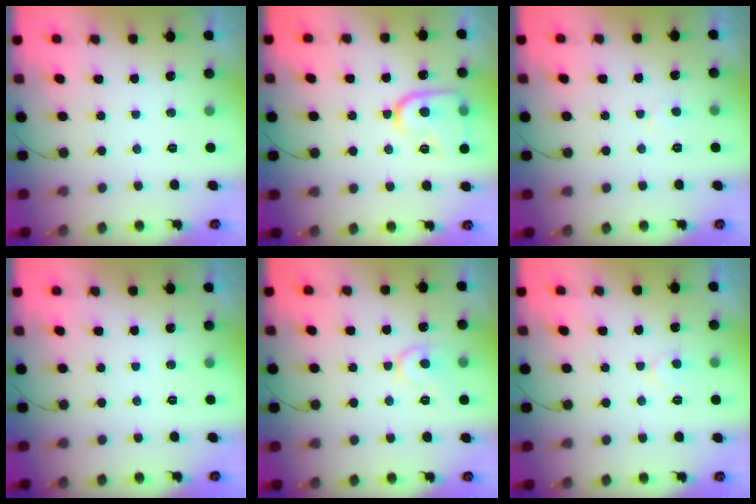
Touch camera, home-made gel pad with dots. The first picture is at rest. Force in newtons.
{"total": 13.2, "press": 13.2, "slide": 1.1}
{"total": 2.0, "press": 2.0, "slide": 0.2}
{"total": 0.0}
{"total": 8.6, "press": 8.6, "slide": 0.8}
{"total": 5.5, "press": 5.4, "slide": 0.4}